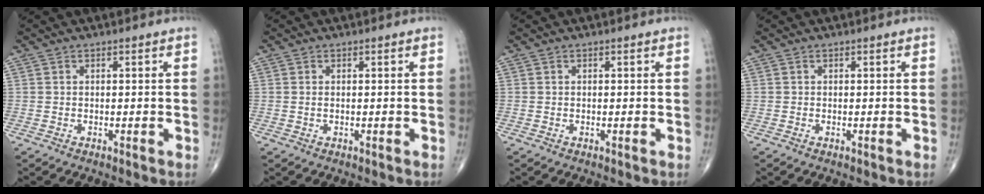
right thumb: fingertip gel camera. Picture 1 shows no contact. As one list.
[{"total": 0.6, "force": [0.1, 0.1, 0.6], "torque": [-0.018, 0.000, 0.005]}, {"total": 0.0}, {"total": 0.0}]